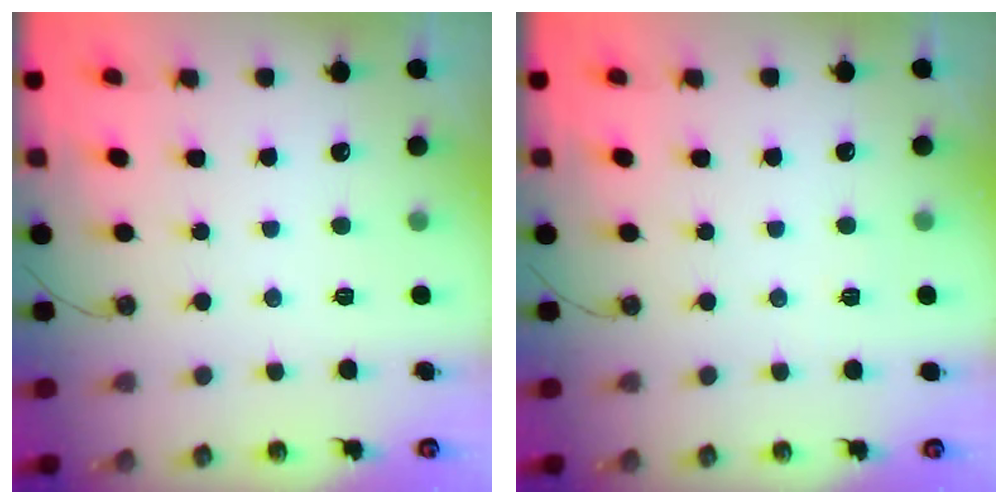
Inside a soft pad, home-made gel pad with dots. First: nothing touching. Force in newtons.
{"total": 2.6, "press": 1.3, "slide": 2.2}